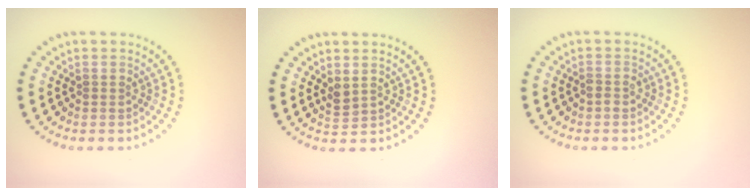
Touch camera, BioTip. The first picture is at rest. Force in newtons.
{"total": 1.1, "press": 1.0, "slide": 0.5}
{"total": 0.8, "press": 0.6, "slide": 0.4}